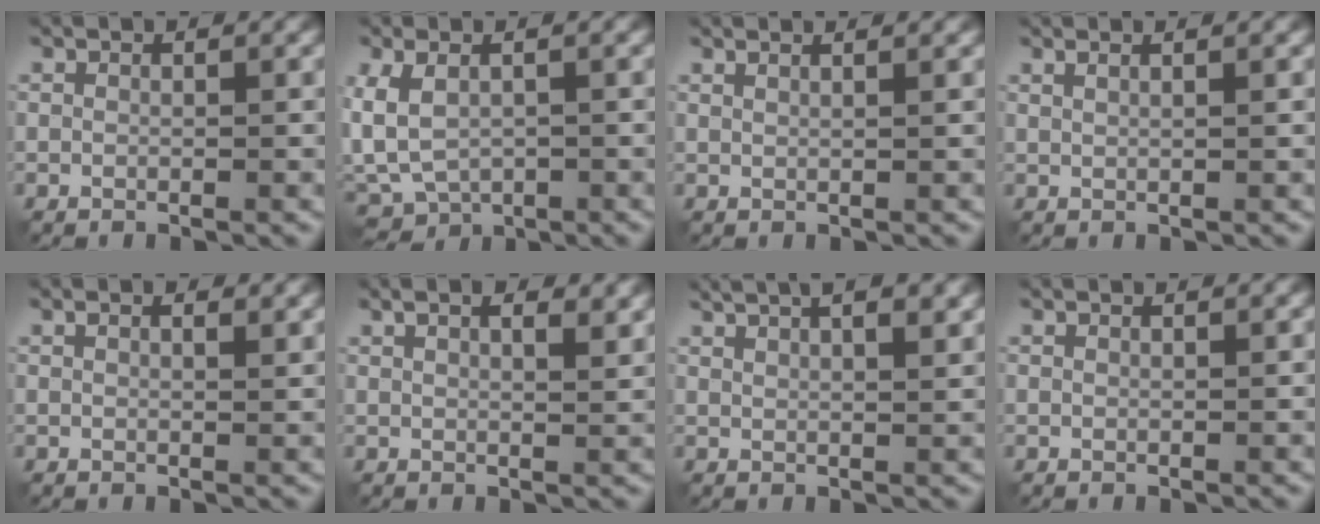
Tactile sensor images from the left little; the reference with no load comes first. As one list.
[{"total": 5.1, "force": [-1.0, 2.9, 4.0], "torque": [-0.093, -0.001, -0.023]}, {"total": 2.6, "force": [1.9, 1.0, 1.5], "torque": [-0.005, 0.013, 0.002]}, {"total": 2.1, "force": [1.2, 0.8, 1.5], "torque": [-0.011, 0.002, 0.002]}, {"total": 2.4, "force": [1.3, 1.0, 1.7], "torque": [-0.015, 0.002, 0.010]}, {"total": 6.1, "force": [3.4, 2.7, 4.3], "torque": [-0.046, 0.026, 0.030]}, {"total": 8.3, "force": [5.1, 3.4, 5.5], "torque": [-0.062, 0.035, 0.050]}, {"total": 0.6, "force": [0.5, 0.1, 0.3], "torque": [-0.005, 0.001, 0.001]}]